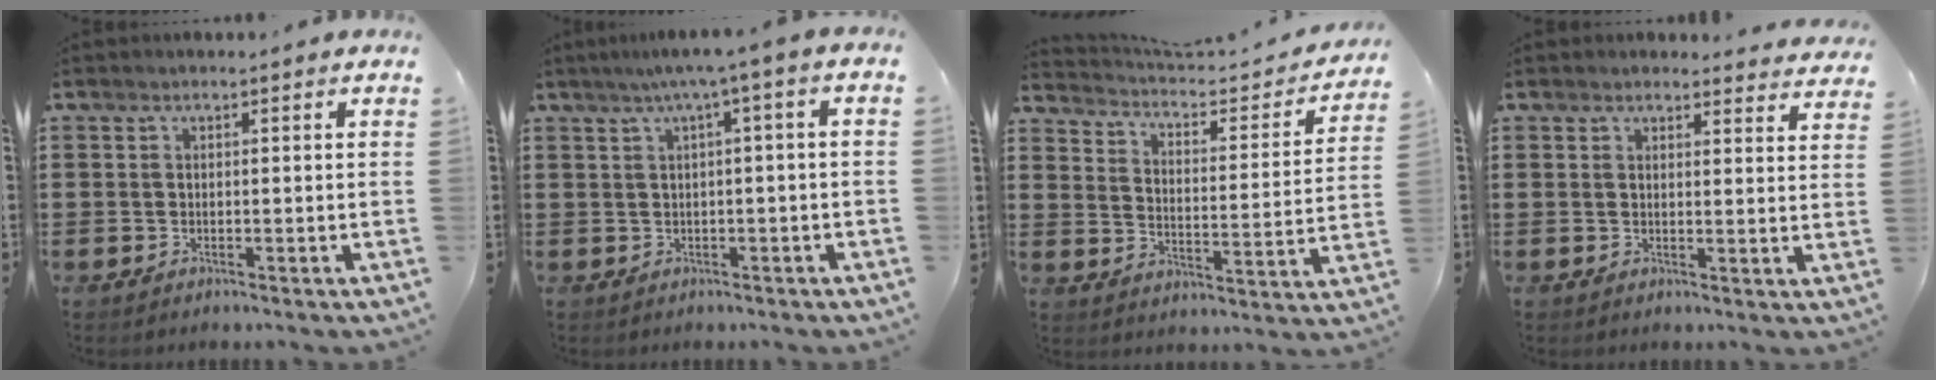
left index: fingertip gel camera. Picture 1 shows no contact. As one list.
[{"total": 3.1, "force": [-0.1, -0.3, 3.1], "torque": [-0.056, -0.002, -0.007]}, {"total": 3.0, "force": [2.7, 0.6, 1.0], "torque": [-0.039, -0.025, 0.036]}, {"total": 2.7, "force": [2.7, 0.2, 0.3], "torque": [-0.005, -0.013, 0.050]}]